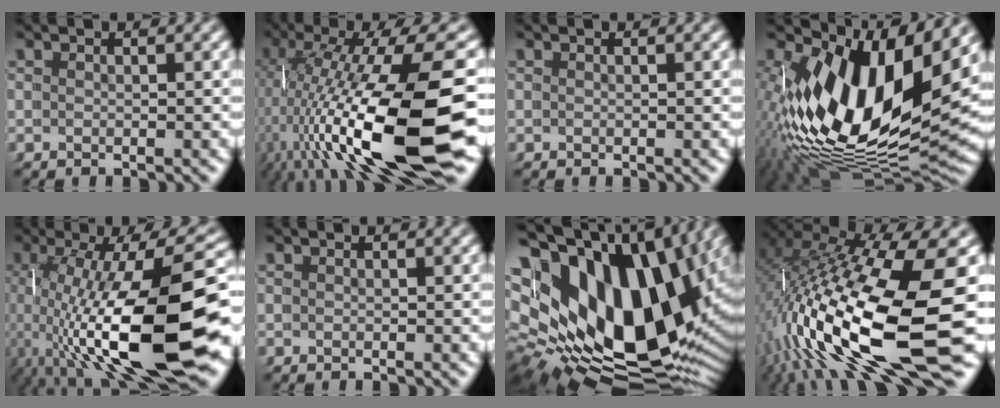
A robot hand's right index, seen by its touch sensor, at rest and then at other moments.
{"total": 14.2, "force": [-2.2, 5.9, 12.7], "torque": [-0.229, -0.025, -0.016]}
{"total": 0.0}
{"total": 14.7, "force": [0.5, 8.5, 11.9], "torque": [-0.232, -0.039, 0.028]}
{"total": 15.6, "force": [-1.7, 6.3, 14.1], "torque": [-0.249, -0.027, -0.003]}
{"total": 0.0}
{"total": 21.2, "force": [1.7, 14.1, 15.7], "torque": [-0.293, -0.038, 0.037]}
{"total": 14.9, "force": [-2.2, 6.9, 13.0], "torque": [-0.260, -0.039, -0.012]}